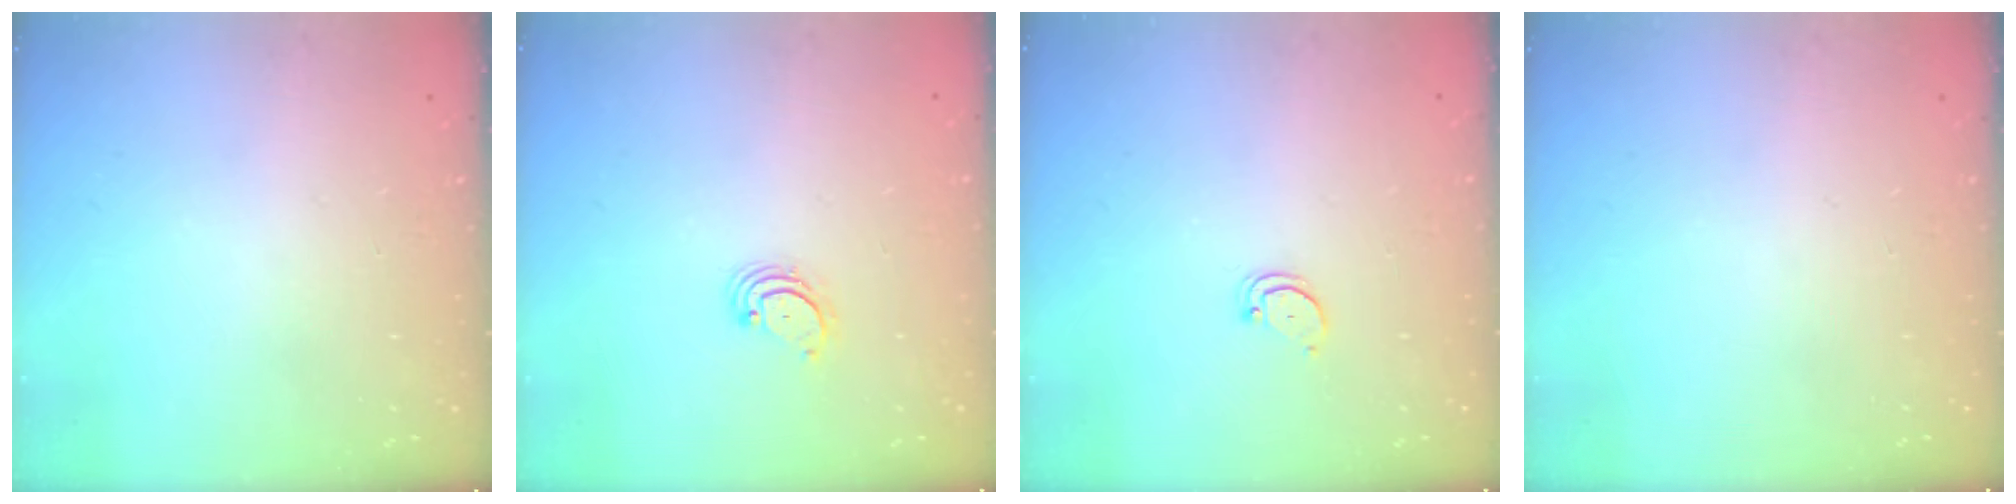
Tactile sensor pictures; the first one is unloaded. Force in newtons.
{"total": 2.7, "press": 2.7, "slide": 0.3}
{"total": 2.7, "press": 2.7, "slide": 0.2}
{"total": 0.0}